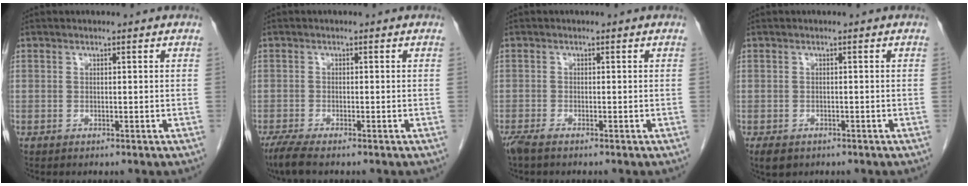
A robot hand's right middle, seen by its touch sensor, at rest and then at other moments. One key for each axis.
{"total": 3.5, "fx": -2.8, "fy": 0.3, "fz": 2.1, "tx": -0.044, "ty": -0.011, "tz": -0.052}
{"total": 2.2, "fx": -1.8, "fy": 0.3, "fz": 1.4, "tx": -0.028, "ty": -0.007, "tz": -0.033}
{"total": 3.6, "fx": -2.5, "fy": 2.1, "fz": 1.6, "tx": -0.021, "ty": -0.004, "tz": -0.032}